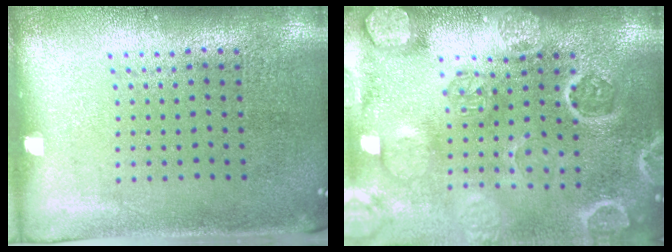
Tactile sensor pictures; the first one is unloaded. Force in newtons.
{"total": 3.7, "press": 3.3, "slide": 1.6}